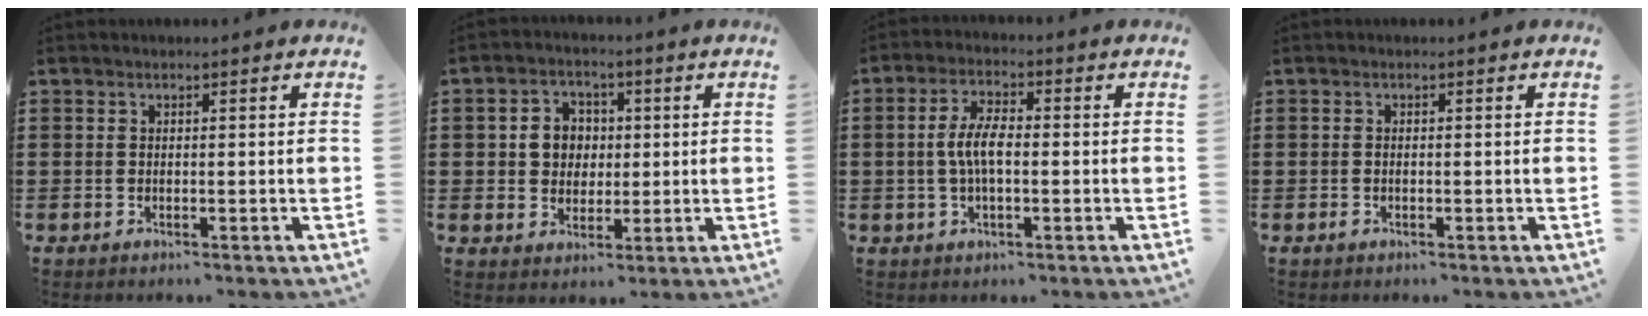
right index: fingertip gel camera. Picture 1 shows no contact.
{"total": 5.1, "force": [0.4, 4.7, 2.0], "torque": [-0.049, 0.013, 0.002]}
{"total": 5.9, "force": [-0.4, 2.4, 5.3], "torque": [-0.117, 0.000, -0.015]}
{"total": 0.6, "force": [-0.3, 0.3, 0.5], "torque": [-0.012, -0.004, -0.005]}